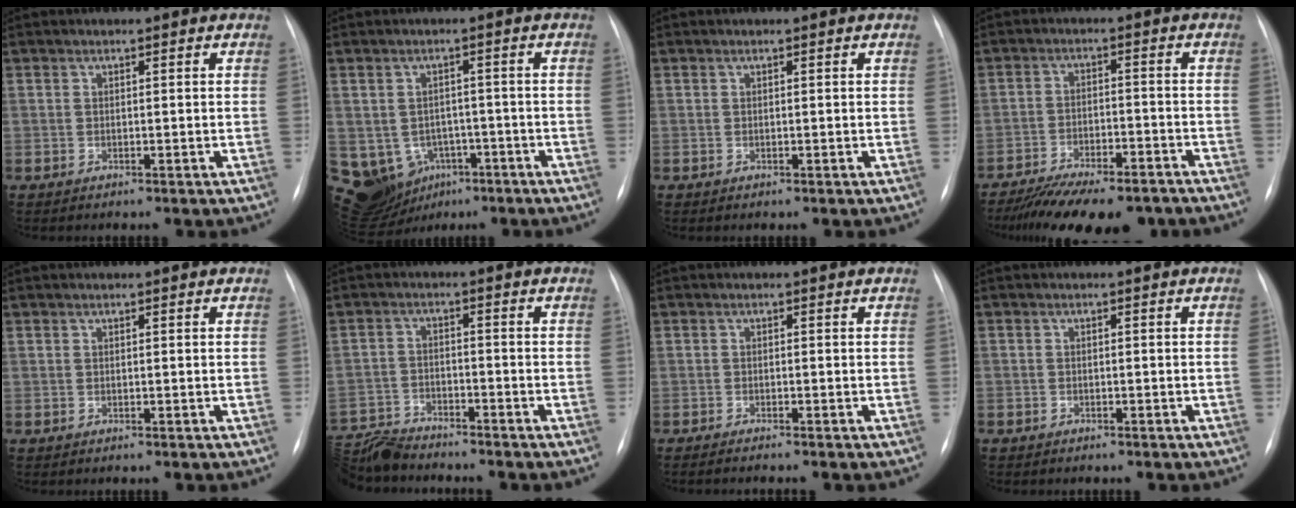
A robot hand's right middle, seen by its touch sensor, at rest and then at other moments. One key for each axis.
{"total": 13.8, "fx": -5.3, "fy": 11.8, "fz": 4.9, "tx": -0.124, "ty": 0.016, "tz": -0.059}
{"total": 0.0}
{"total": 16.2, "fx": -13.5, "fy": 4.5, "fz": 7.8, "tx": -0.137, "ty": -0.010, "tz": -0.193}
{"total": 0.0}
{"total": 8.1, "fx": -8.0, "fy": 0.5, "fz": 0.8, "tx": -0.020, "ty": -0.007, "tz": -0.150}
{"total": 3.4, "fx": -2.9, "fy": -0.1, "fz": 1.7, "tx": -0.019, "ty": -0.004, "tz": -0.037}
{"total": 0.7, "fx": -0.6, "fy": 0.4, "fz": 0.2, "tx": -0.003, "ty": 0.001, "tz": -0.011}